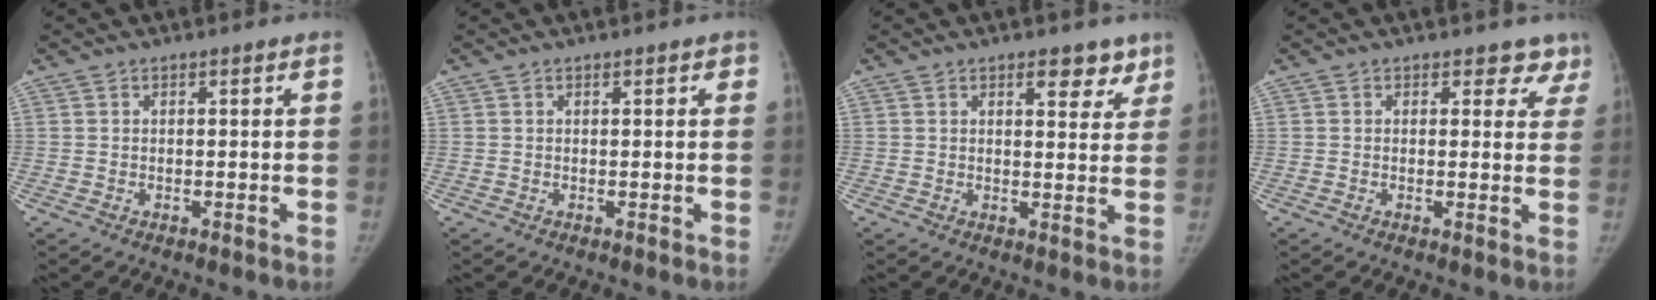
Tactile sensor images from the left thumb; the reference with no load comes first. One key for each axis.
{"total": 0.9, "fx": 0.5, "fy": 0.4, "fz": 0.6, "tx": -0.004, "ty": 0.000, "tz": 0.004}
{"total": 5.5, "fx": 3.6, "fy": 2.6, "fz": 3.2, "tx": -0.008, "ty": -0.019, "tz": 0.045}
{"total": 4.3, "fx": 3.4, "fy": 2.5, "fz": 0.5, "tx": 0.037, "ty": -0.017, "tz": 0.019}